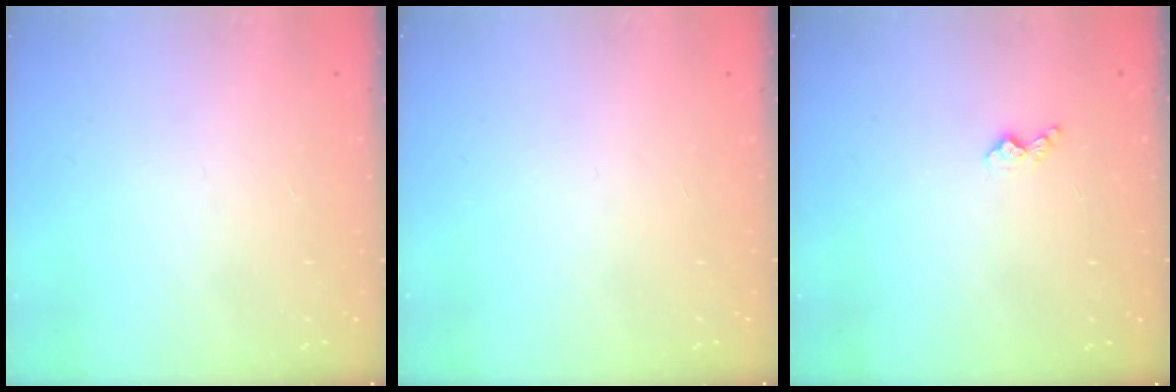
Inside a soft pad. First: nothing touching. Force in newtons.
{"total": 0.0}
{"total": 4.4, "press": 4.4, "slide": 0.6}